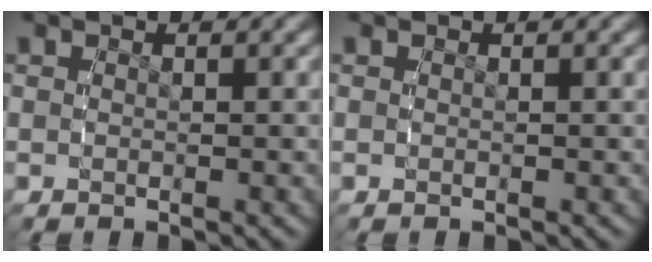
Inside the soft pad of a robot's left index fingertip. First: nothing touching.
{"total": 0.0}